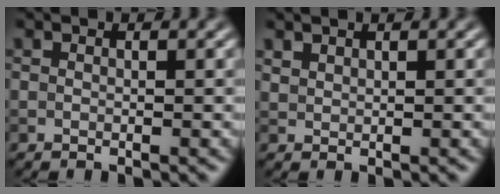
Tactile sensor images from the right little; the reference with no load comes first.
{"total": 0.9, "force": [0.9, 0.2, 0.1], "torque": [-0.007, 0.000, 0.022]}